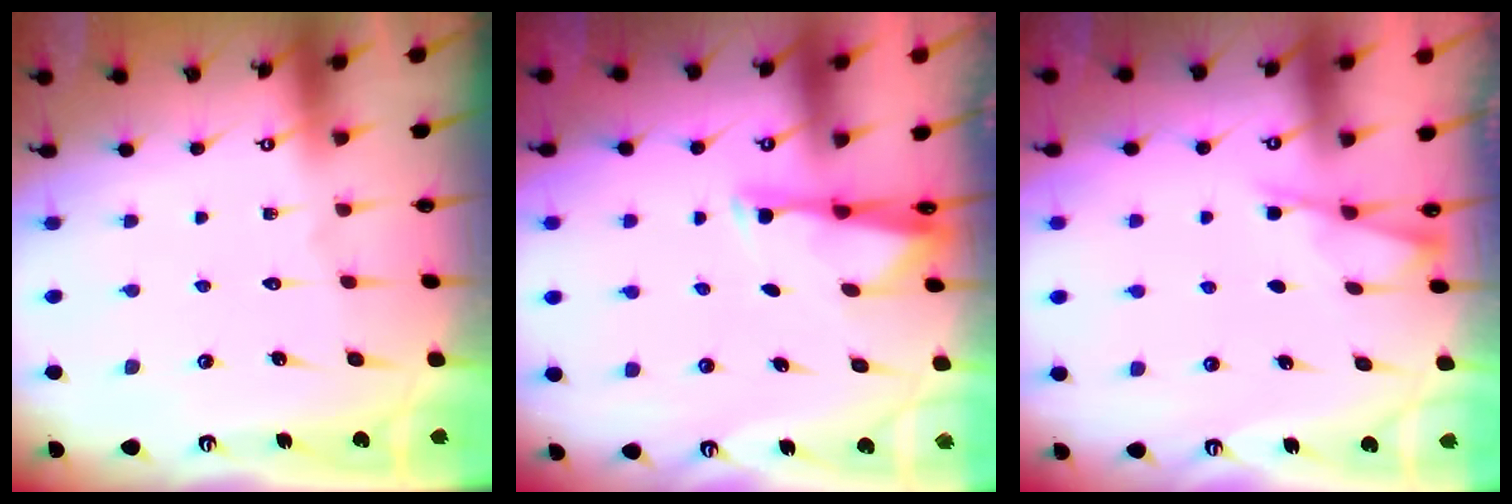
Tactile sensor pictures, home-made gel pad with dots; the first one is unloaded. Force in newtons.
{"total": 3.0, "press": 2.9, "slide": 0.5}
{"total": 2.6, "press": 2.6, "slide": 0.4}